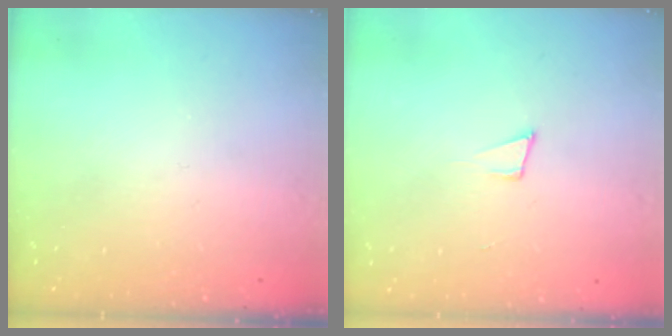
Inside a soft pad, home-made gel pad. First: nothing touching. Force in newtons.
{"total": 4.8, "press": 3.6, "slide": 3.2}